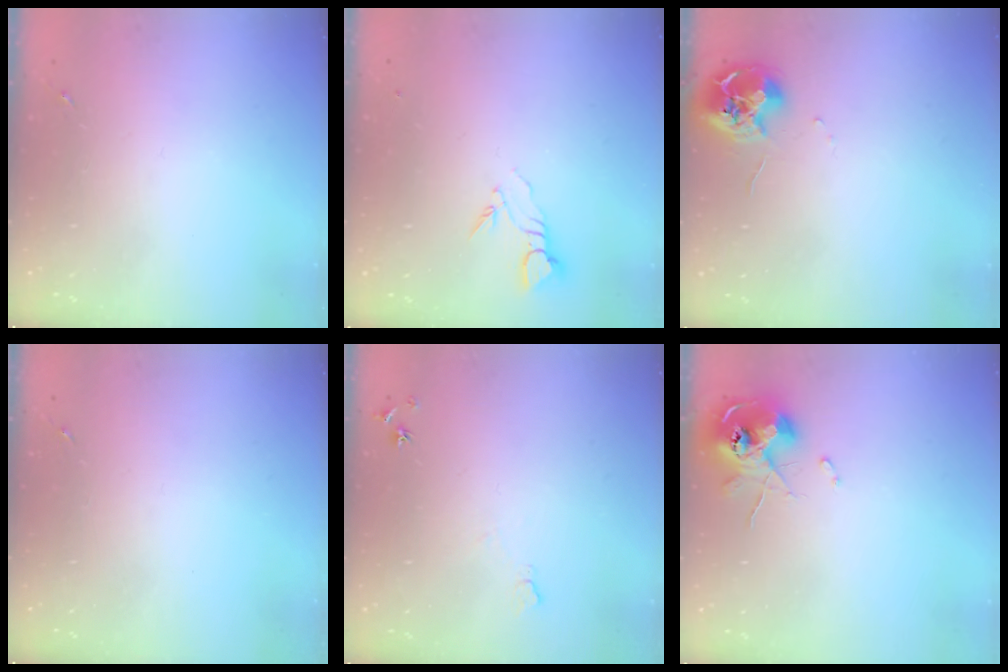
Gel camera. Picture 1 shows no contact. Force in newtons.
{"total": 3.8, "press": 3.8, "slide": 0.2}
{"total": 9.6, "press": 9.5, "slide": 0.6}
{"total": 0.0}
{"total": 6.5, "press": 6.4, "slide": 0.8}
{"total": 10.2, "press": 10.1, "slide": 1.4}